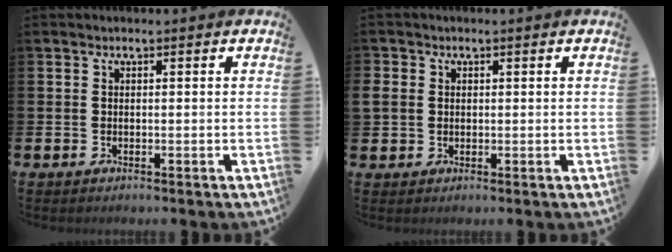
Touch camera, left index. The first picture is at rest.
{"total": 2.1, "force": [1.0, 1.7, 0.6], "torque": [-0.007, 0.007, 0.015]}